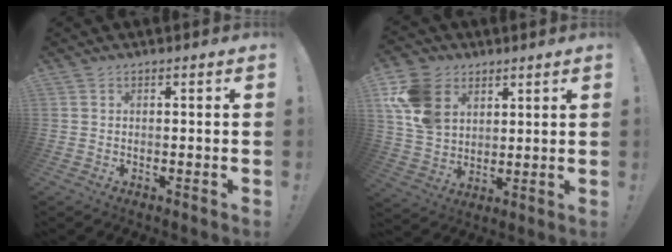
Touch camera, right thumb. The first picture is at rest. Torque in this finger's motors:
{"motor_torque": [0.02, 0.42, 0.54, 0.55, 0.13]}